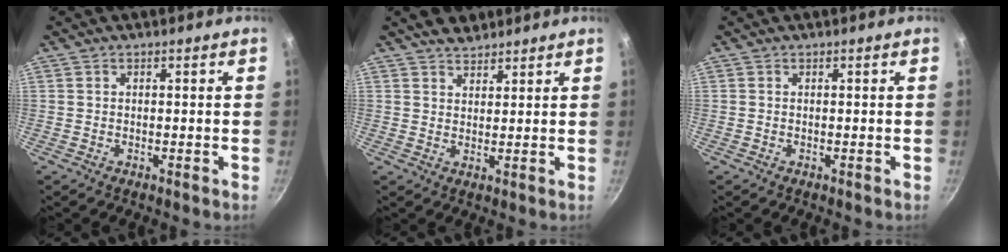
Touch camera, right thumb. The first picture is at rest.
{"total": 4.3, "force": [3.6, 2.2, 0.9], "torque": [0.007, -0.014, 0.059]}
{"total": 0.0}